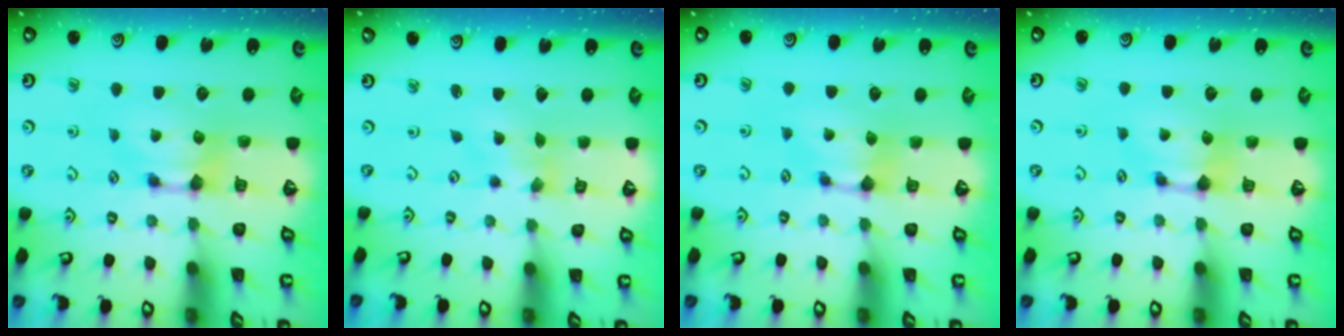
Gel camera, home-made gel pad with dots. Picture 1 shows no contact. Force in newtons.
{"total": 1.9, "press": 1.5, "slide": 1.2}
{"total": 0.7, "press": 0.4, "slide": 0.6}
{"total": 1.1, "press": 0.4, "slide": 1.1}